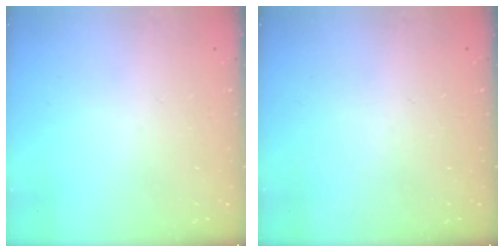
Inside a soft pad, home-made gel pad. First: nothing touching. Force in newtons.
{"total": 0.0}